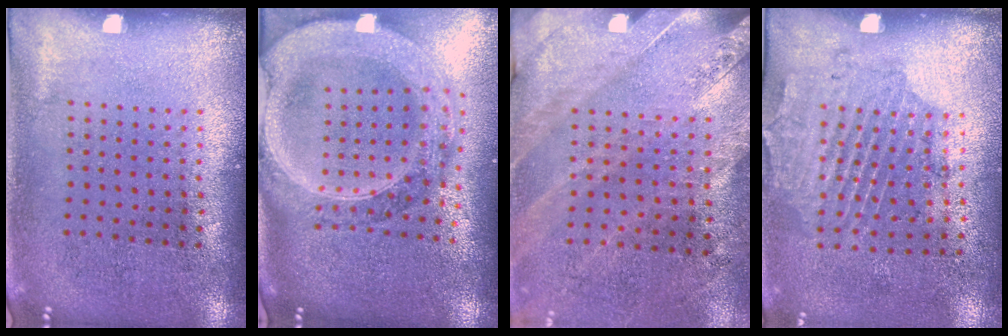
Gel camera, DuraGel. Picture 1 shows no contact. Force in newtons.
{"total": 3.3, "press": 2.7, "slide": 1.9}
{"total": 2.5, "press": 2.3, "slide": 1.0}
{"total": 1.8, "press": 1.2, "slide": 1.3}